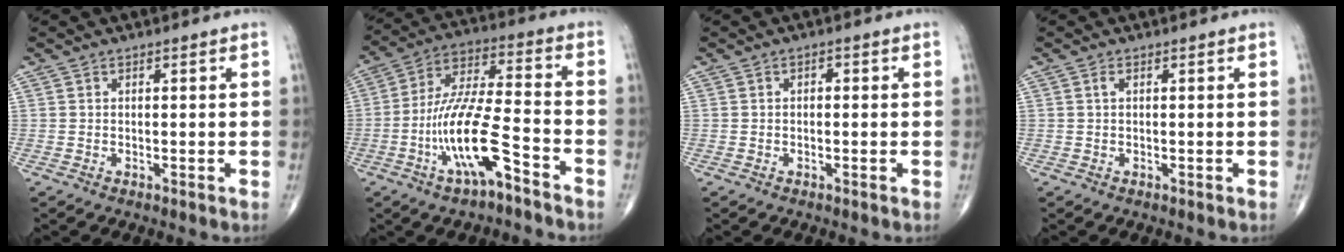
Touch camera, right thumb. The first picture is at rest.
{"total": 14.6, "force": [-6.8, 3.8, 12.4], "torque": [-0.244, 0.053, -0.122]}
{"total": 0.8, "force": [0.0, 0.5, 0.6], "torque": [-0.002, 0.004, -0.005]}
{"total": 0.6, "force": [0.2, 0.2, 0.6], "torque": [-0.012, 0.001, 0.001]}